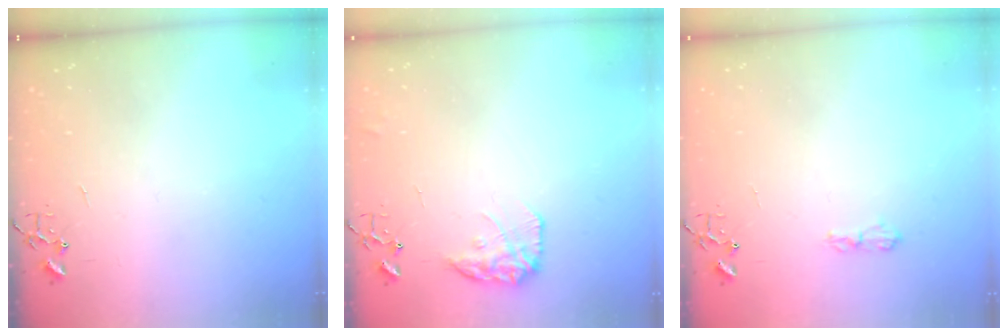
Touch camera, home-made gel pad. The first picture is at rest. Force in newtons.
{"total": 12.1, "press": 12.0, "slide": 0.6}
{"total": 5.4, "press": 5.4, "slide": 0.7}